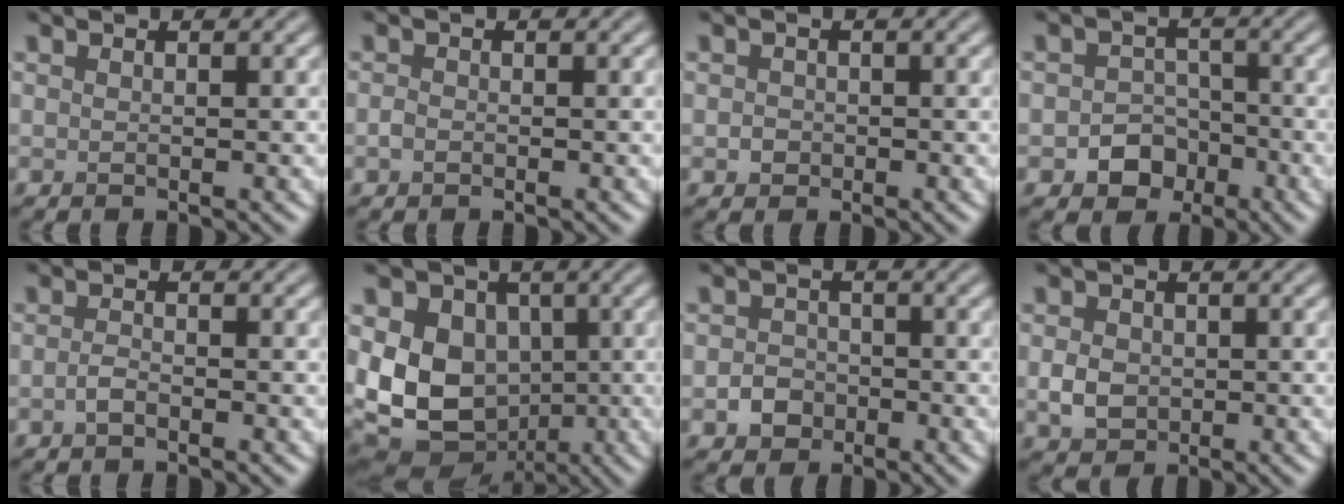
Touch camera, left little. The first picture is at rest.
{"total": 0.8, "force": [-0.4, 0.6, 0.4], "torque": [-0.009, -0.002, -0.009]}
{"total": 1.0, "force": [-0.3, 0.9, 0.3], "torque": [-0.001, -0.004, -0.008]}
{"total": 3.3, "force": [-1.5, 2.7, 1.3], "torque": [-0.007, 0.002, -0.024]}
{"total": 1.0, "force": [-0.6, 0.4, 0.7], "torque": [-0.018, 0.001, -0.014]}
{"total": 12.0, "force": [-0.3, 9.2, 7.7], "torque": [-0.124, -0.004, -0.016]}
{"total": 2.2, "force": [-0.9, 1.8, 0.8], "torque": [-0.005, 0.001, -0.022]}
{"total": 2.5, "force": [-0.2, 2.1, 1.3], "torque": [-0.027, -0.003, -0.007]}